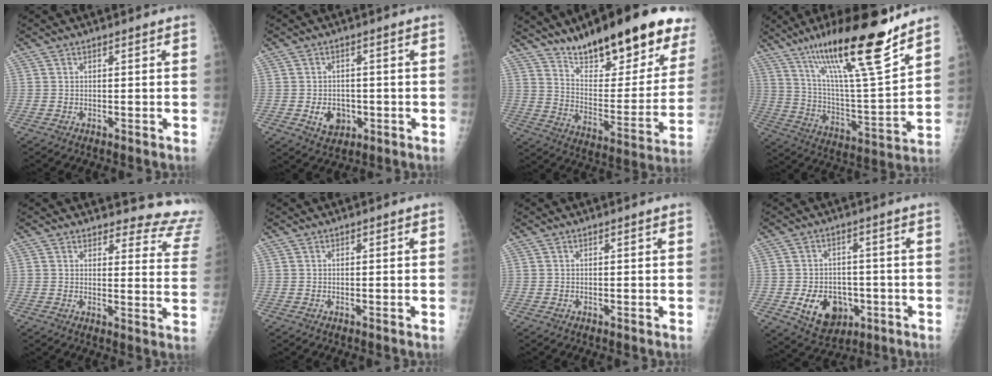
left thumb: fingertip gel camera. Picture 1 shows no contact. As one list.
[{"total": 4.8, "force": [-1.0, 3.9, 2.6], "torque": [-0.022, 0.004, -0.006]}, {"total": 26.3, "force": [18.3, 8.3, 16.9], "torque": [-0.206, -0.084, 0.279]}, {"total": 23.8, "force": [16.5, 3.1, 16.9], "torque": [-0.265, -0.073, 0.283]}, {"total": 13.3, "force": [12.9, 3.2, 0.6], "torque": [0.046, -0.127, 0.108]}, {"total": 0.0}, {"total": 0.0}, {"total": 9.8, "force": [-2.8, 7.6, 5.6], "torque": [-0.062, 0.009, -0.032]}]